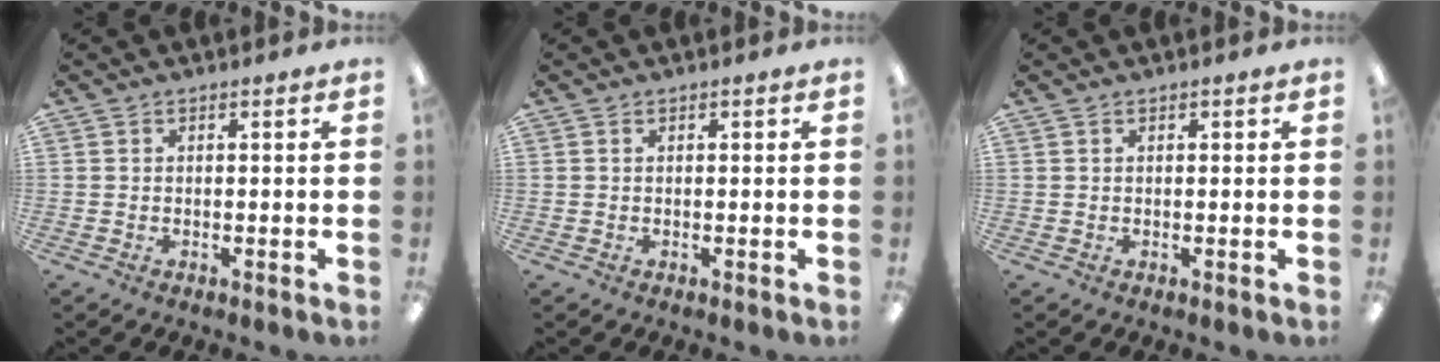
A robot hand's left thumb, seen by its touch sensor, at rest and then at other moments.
{"total": 0.0}
{"total": 0.6, "force": [0.3, 0.3, 0.4], "torque": [-0.009, 0.003, 0.006]}